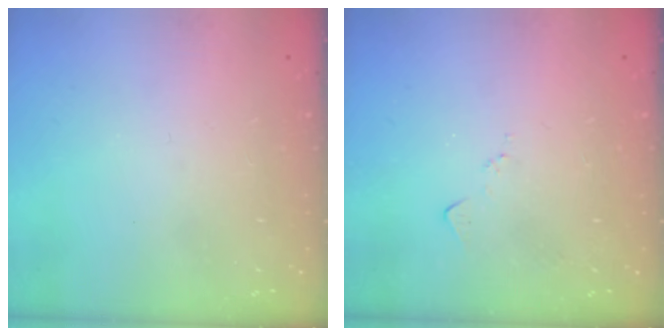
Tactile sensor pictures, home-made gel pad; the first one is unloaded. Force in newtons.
{"total": 6.0, "press": 5.9, "slide": 0.7}